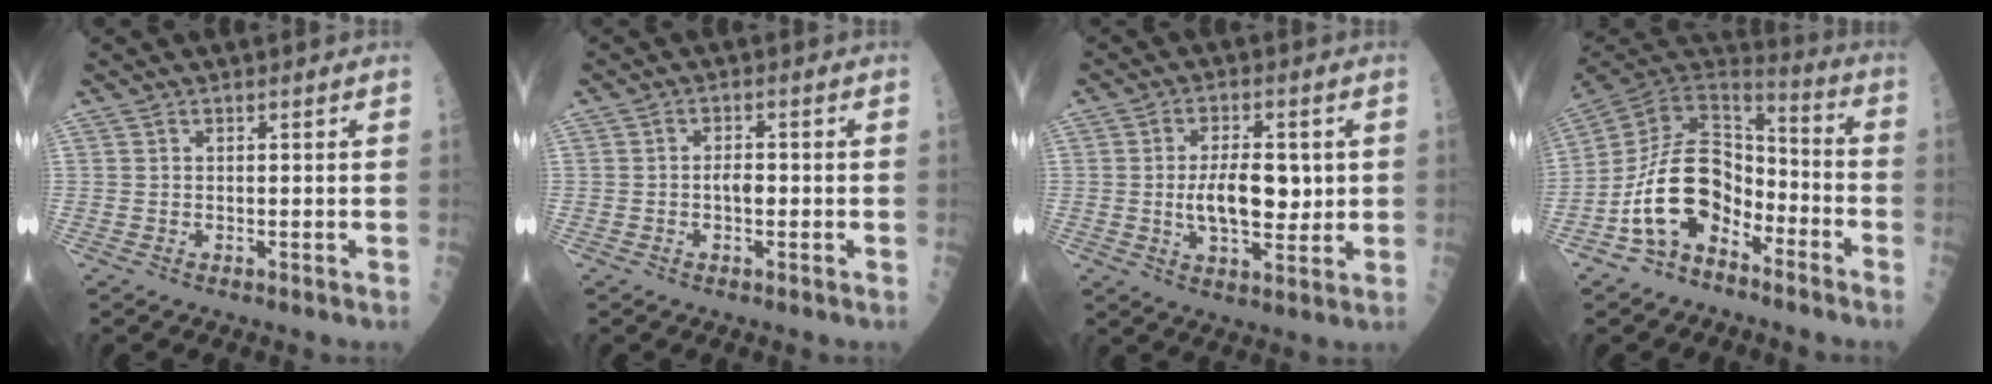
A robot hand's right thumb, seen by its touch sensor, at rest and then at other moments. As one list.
[{"total": 2.4, "force": [-0.5, 1.2, 2.1], "torque": [-0.026, 0.005, -0.010]}, {"total": 9.9, "force": [0.3, 4.8, 8.7], "torque": [-0.130, -0.008, 0.010]}, {"total": 17.2, "force": [-7.3, 10.9, 11.1], "torque": [-0.171, 0.084, -0.136]}]